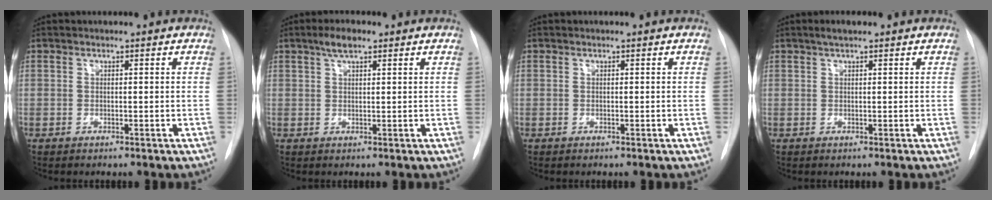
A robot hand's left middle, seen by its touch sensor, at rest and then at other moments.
{"total": 3.2, "force": [2.1, 0.9, 2.3], "torque": [-0.045, 0.008, 0.037]}
{"total": 0.0}
{"total": 1.8, "force": [1.3, 0.3, 1.3], "torque": [-0.026, 0.009, 0.020]}